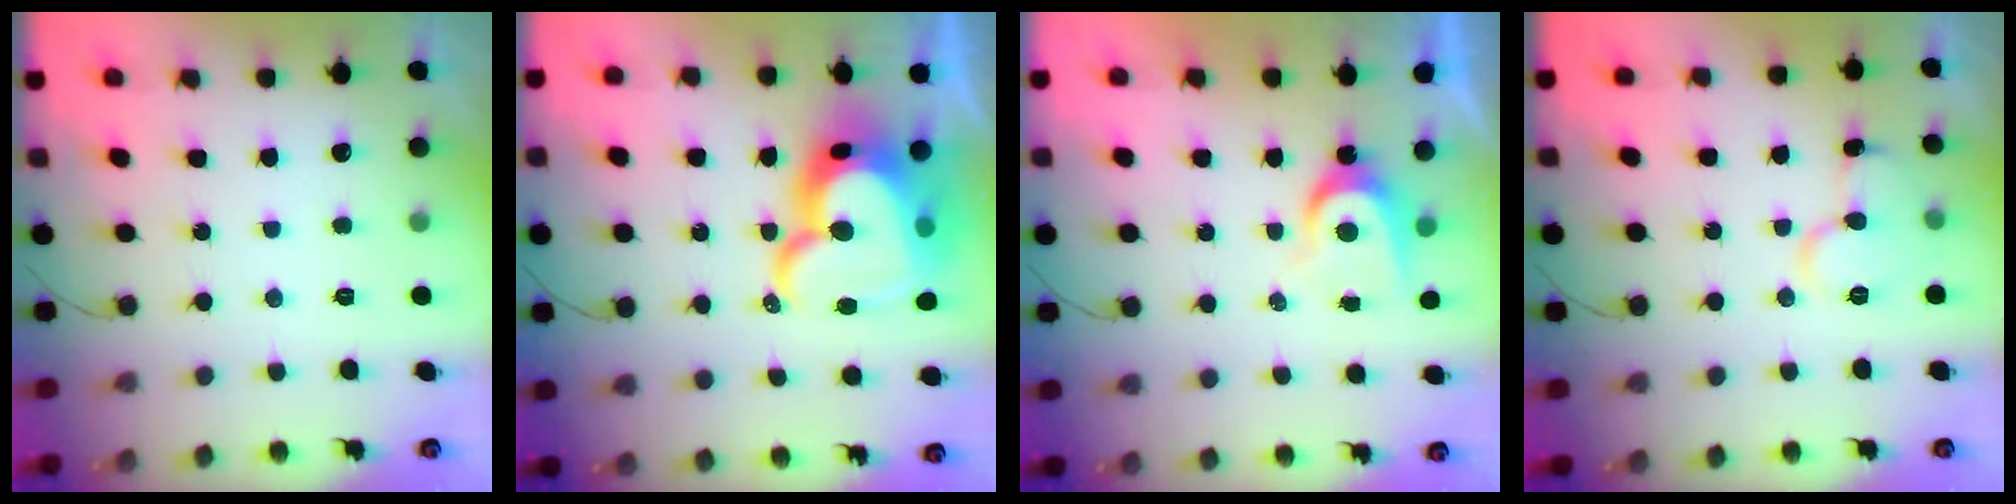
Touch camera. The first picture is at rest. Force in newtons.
{"total": 26.1, "press": 26.0, "slide": 2.7}
{"total": 6.3, "press": 6.3, "slide": 0.5}
{"total": 9.2, "press": 9.1, "slide": 1.1}